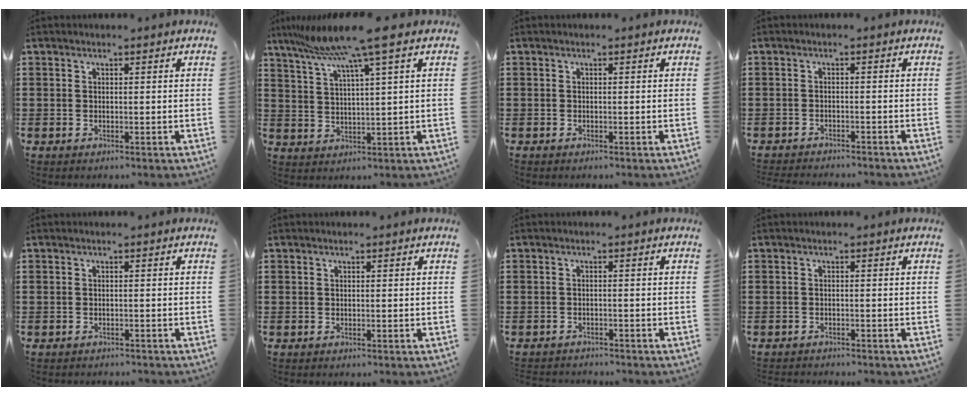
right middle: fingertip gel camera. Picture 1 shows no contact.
{"total": 8.3, "force": [5.6, -0.5, 6.1], "torque": [-0.135, -0.024, 0.094]}
{"total": 0.0}
{"total": 1.6, "force": [-1.6, -0.1, 0.0], "torque": [-0.005, 0.000, -0.034]}
{"total": 0.7, "force": [-0.7, 0.0, 0.0], "torque": [-0.002, -0.001, -0.015]}
{"total": 0.0}
{"total": 1.4, "force": [-1.4, 0.1, -0.1], "torque": [-0.004, 0.000, -0.031]}
{"total": 1.0, "force": [-1.0, 0.0, -0.1], "torque": [-0.002, 0.001, -0.021]}